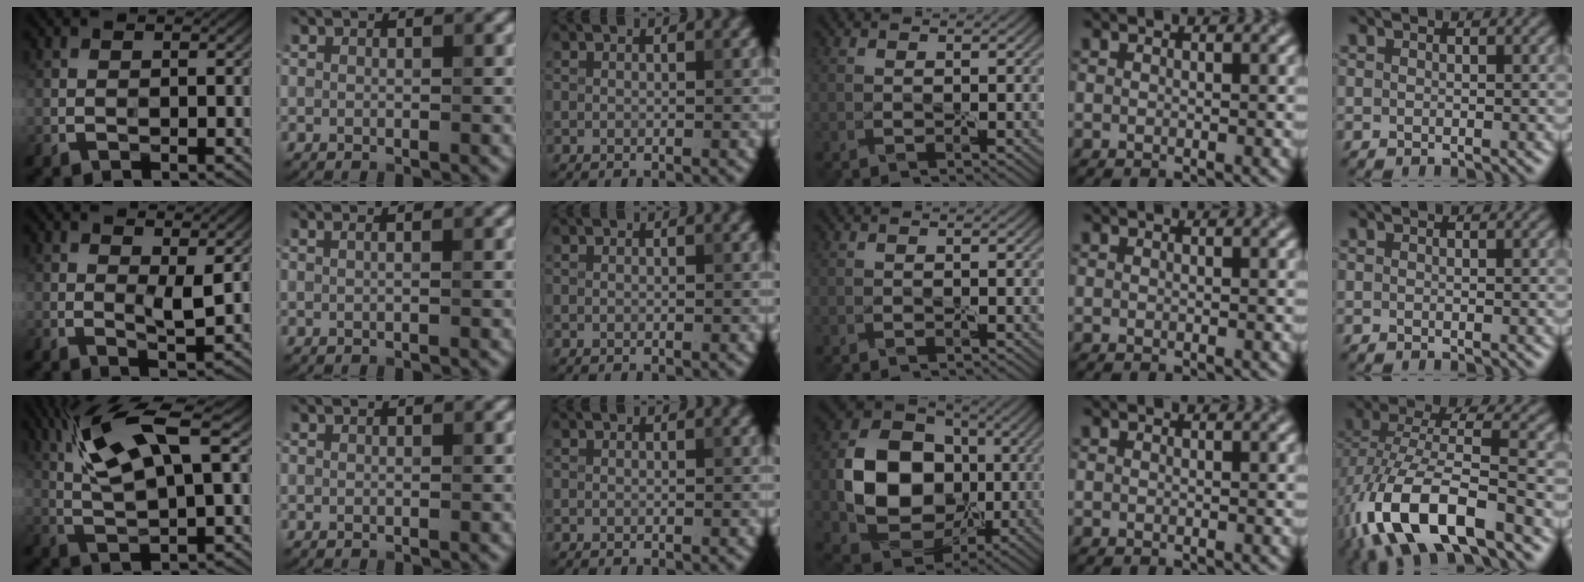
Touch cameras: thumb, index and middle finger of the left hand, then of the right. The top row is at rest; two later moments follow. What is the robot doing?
{"motion": "peel", "object": "window cling"}